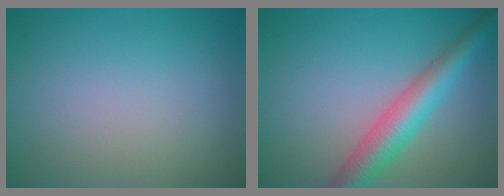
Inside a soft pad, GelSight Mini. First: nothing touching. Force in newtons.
{"total": 5.2, "press": 5.2, "slide": 0.1}